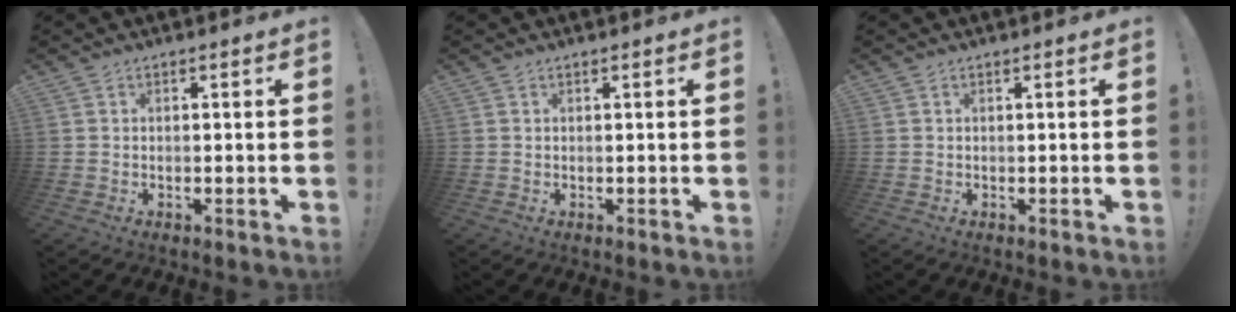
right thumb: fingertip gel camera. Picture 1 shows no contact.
{"total": 0.0}
{"total": 0.0}